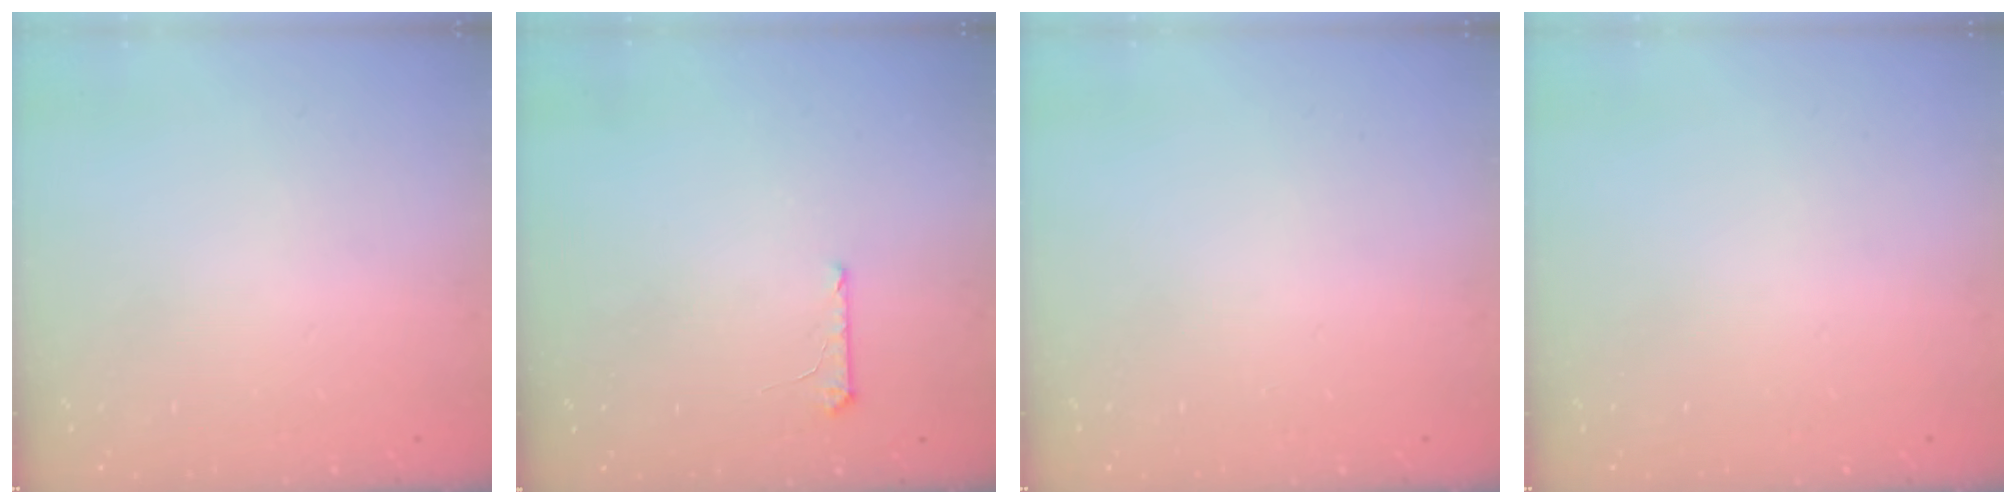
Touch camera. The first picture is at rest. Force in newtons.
{"total": 5.5, "press": 5.5, "slide": 0.6}
{"total": 0.0}
{"total": 0.0}